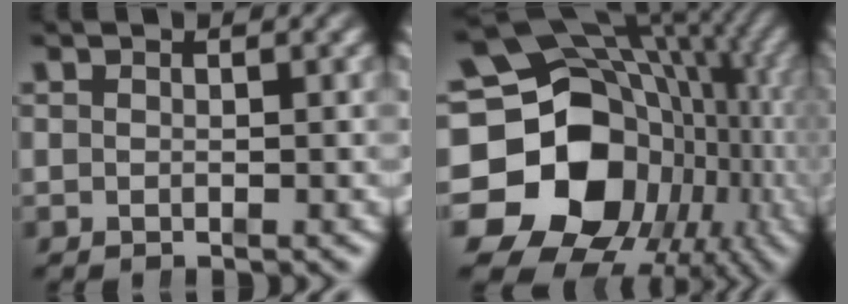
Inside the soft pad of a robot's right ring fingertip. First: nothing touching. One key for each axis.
{"total": 25.4, "fx": -3.1, "fy": 19.2, "fz": 16.3, "tx": -0.275, "ty": -0.084, "tz": -0.030}